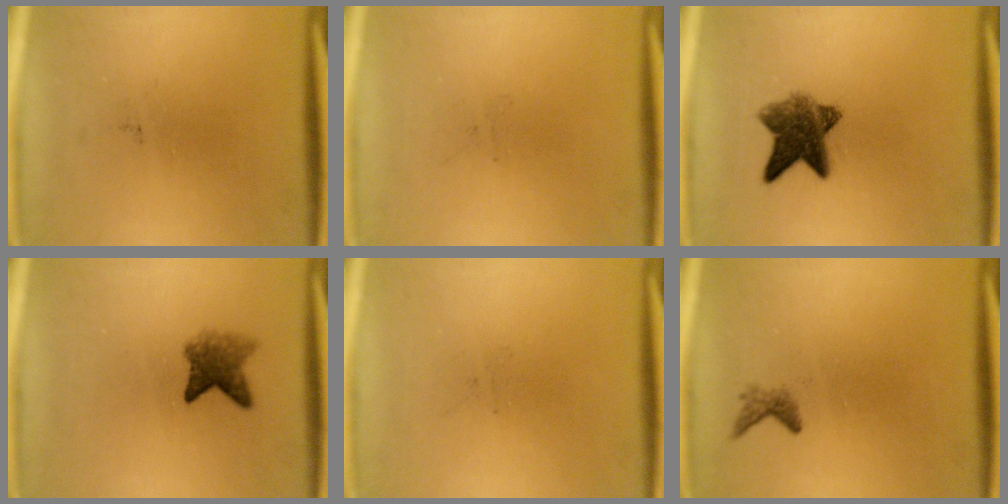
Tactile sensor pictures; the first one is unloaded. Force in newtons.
{"total": 0.0}
{"total": 7.9}
{"total": 3.8}
{"total": 0.0}
{"total": 1.1}